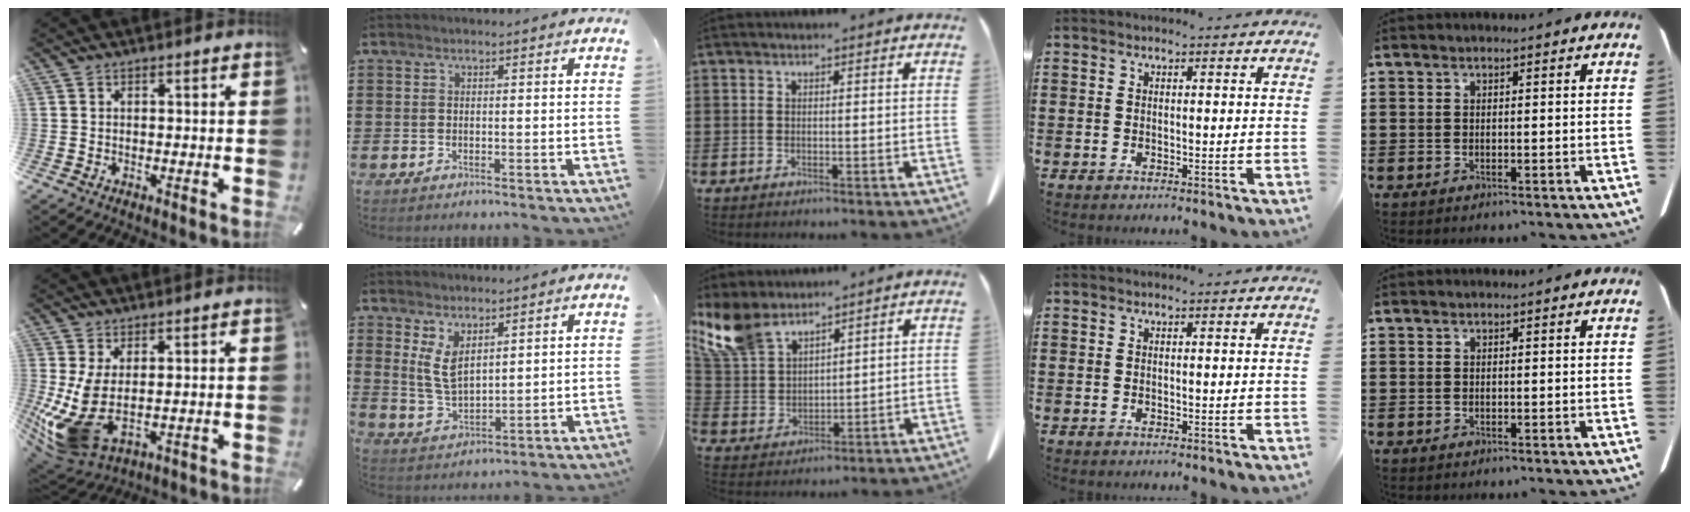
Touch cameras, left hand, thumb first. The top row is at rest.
{"thumb": {"total": 9.9, "force": [-0.4, 5.1, 8.5], "torque": [-0.198, -0.026, 0.000]}, "index": {"total": 5.7, "force": [3.1, 2.7, 3.8], "torque": [-0.090, -0.006, 0.056]}, "middle": {"total": 8.0, "force": [6.3, 3.5, 3.5], "torque": [-0.103, -0.016, 0.120]}}